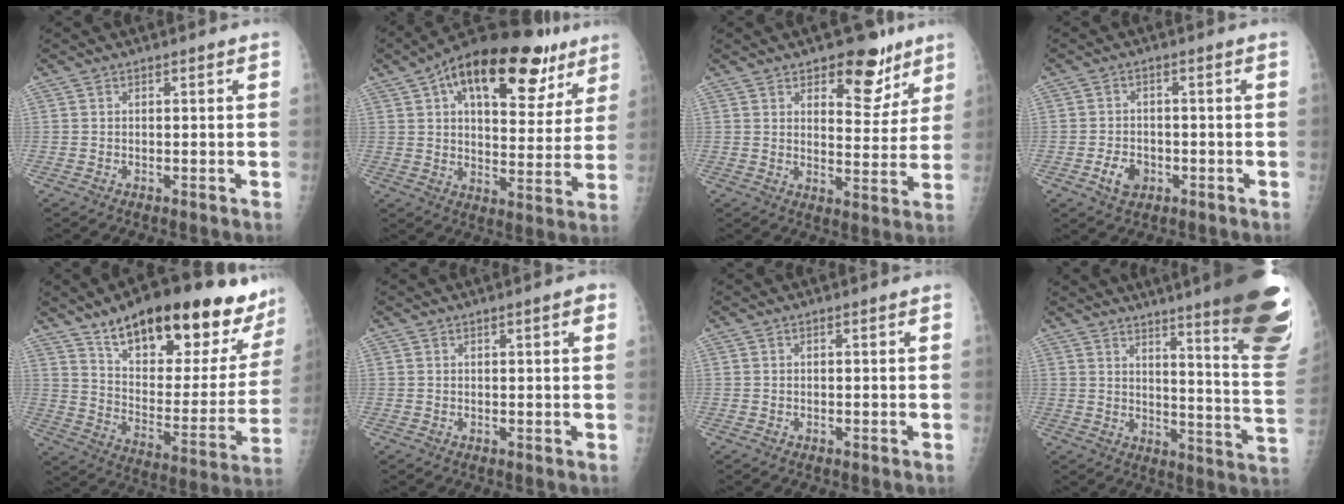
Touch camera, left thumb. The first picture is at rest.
{"total": 24.9, "force": [13.1, 11.9, 17.5], "torque": [-0.227, -0.002, 0.192]}
{"total": 10.8, "force": [7.0, 5.5, 6.1], "torque": [-0.039, -0.040, 0.099]}
{"total": 4.4, "force": [-1.8, 3.2, 2.5], "torque": [-0.035, 0.009, -0.027]}
{"total": 29.3, "force": [20.2, 9.6, 18.8], "torque": [-0.238, -0.069, 0.297]}
{"total": 1.9, "force": [0.9, 0.3, 1.6], "torque": [-0.021, -0.001, 0.011]}
{"total": 0.0}
{"total": 26.3, "force": [18.0, 2.9, 19.0], "torque": [-0.191, -0.117, 0.226]}